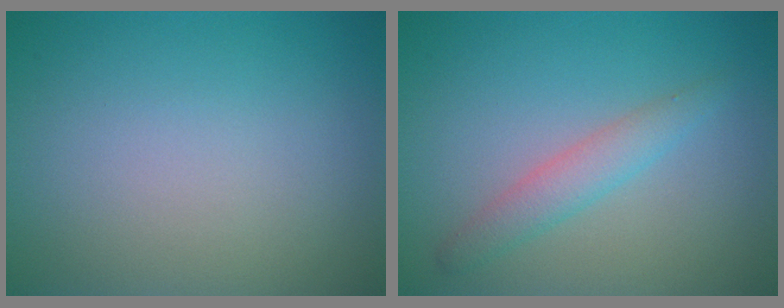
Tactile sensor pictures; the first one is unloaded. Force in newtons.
{"total": 2.3, "press": 2.3, "slide": 0.0}